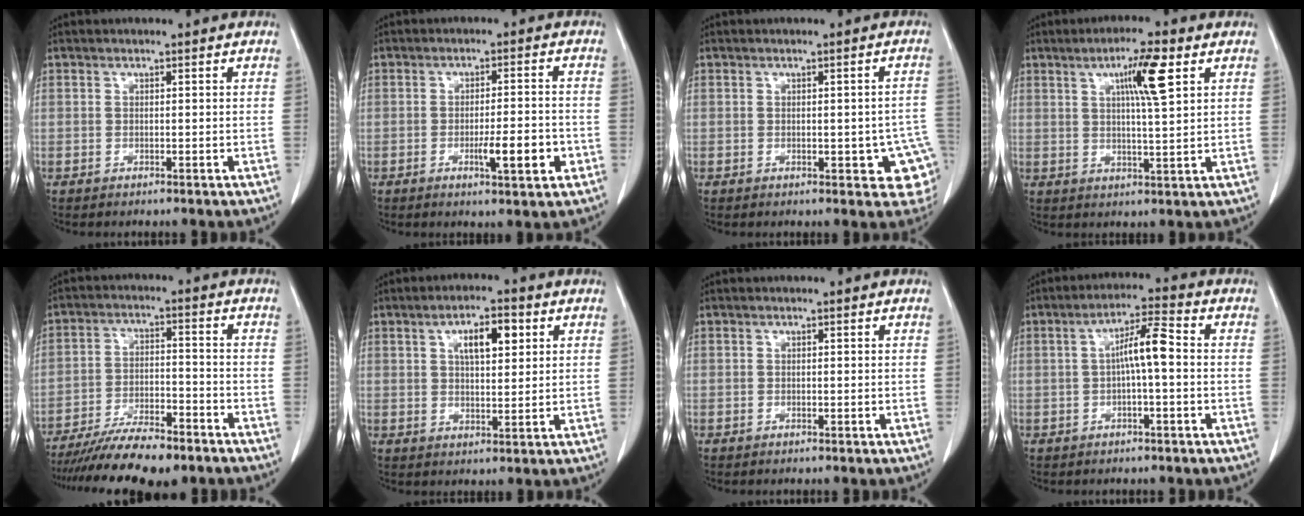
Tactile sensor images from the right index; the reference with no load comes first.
{"total": 6.3, "force": [-2.3, 0.9, 5.8], "torque": [-0.087, -0.003, -0.030]}
{"total": 7.7, "force": [-2.1, 2.8, 6.9], "torque": [-0.067, 0.006, -0.021]}
{"total": 7.5, "force": [3.1, 0.2, 6.8], "torque": [-0.116, 0.004, 0.052]}
{"total": 13.2, "force": [-10.9, 2.8, 6.9], "torque": [-0.113, -0.008, -0.177]}
{"total": 6.3, "force": [2.5, 2.3, 5.3], "torque": [-0.088, 0.008, 0.041]}
{"total": 0.0}
{"total": 5.7, "force": [-0.1, 0.6, 5.7], "torque": [-0.100, 0.017, -0.002]}